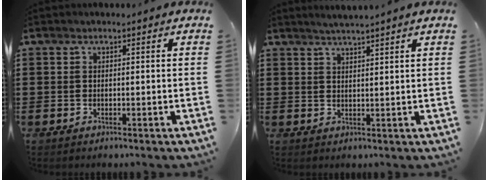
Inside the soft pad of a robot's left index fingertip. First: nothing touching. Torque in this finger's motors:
{"motor_torque": [2.14, 0.00, 0.17, 0.04]}